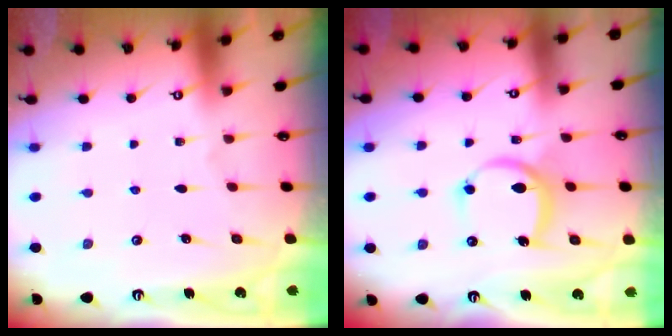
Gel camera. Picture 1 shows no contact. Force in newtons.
{"total": 9.7, "press": 9.7, "slide": 0.3}